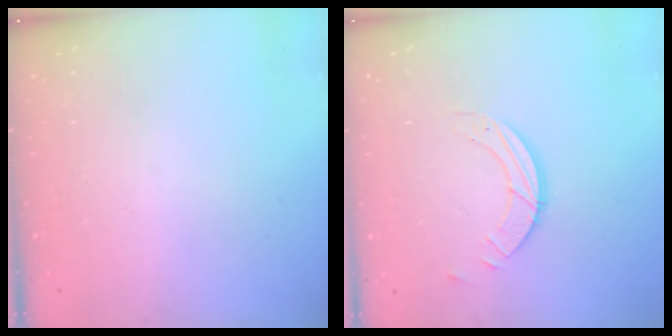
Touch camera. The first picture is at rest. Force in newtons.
{"total": 3.9, "press": 3.9, "slide": 0.1}